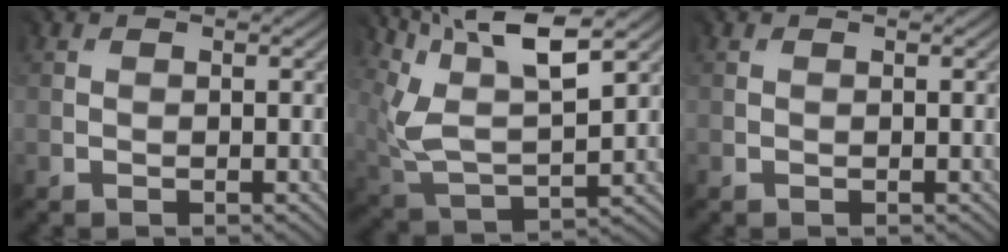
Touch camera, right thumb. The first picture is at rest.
{"total": 12.6, "force": [7.7, 4.8, 8.7], "torque": [-0.194, 0.010, 0.128]}
{"total": 0.0}